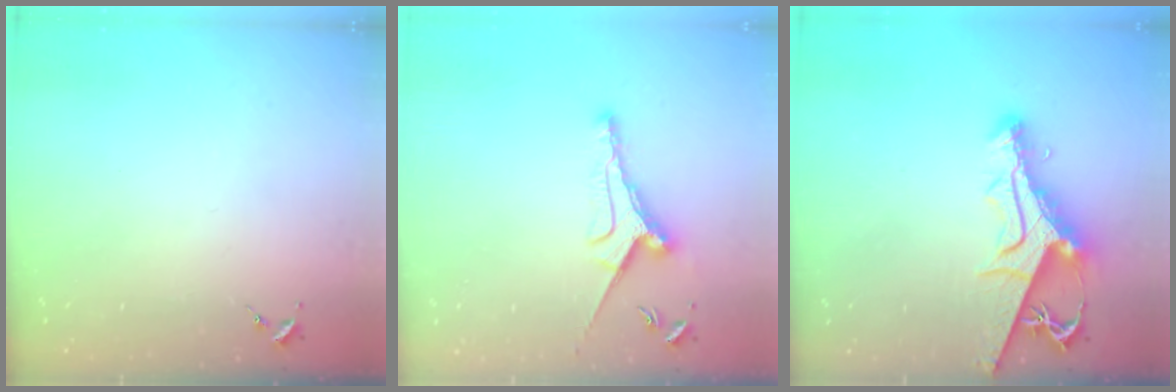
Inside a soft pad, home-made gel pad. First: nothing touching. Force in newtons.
{"total": 8.6, "press": 8.6, "slide": 0.2}
{"total": 10.7, "press": 10.7, "slide": 1.1}